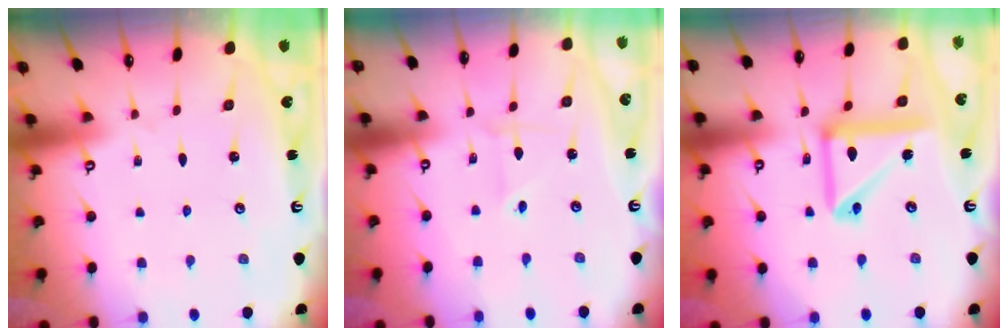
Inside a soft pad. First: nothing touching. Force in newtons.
{"total": 2.1, "press": 2.1, "slide": 0.3}
{"total": 13.9, "press": 13.8, "slide": 1.5}